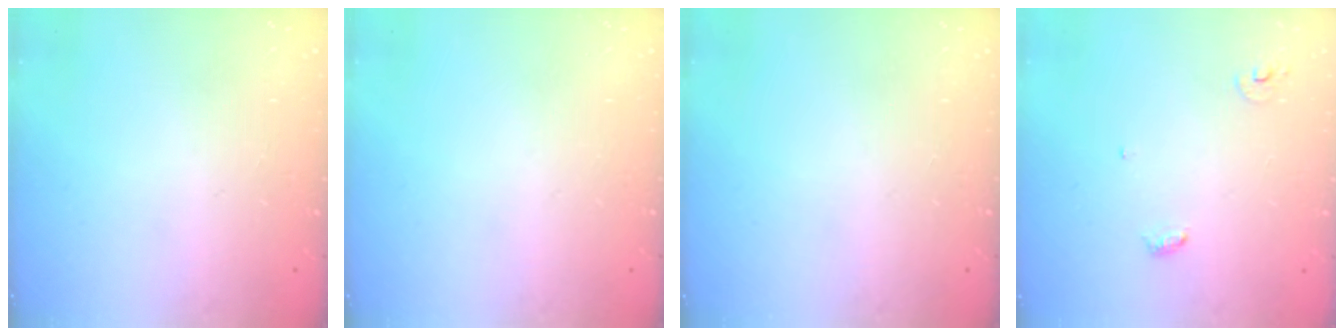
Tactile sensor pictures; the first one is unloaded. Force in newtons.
{"total": 0.0}
{"total": 0.0}
{"total": 3.7, "press": 3.7, "slide": 0.3}